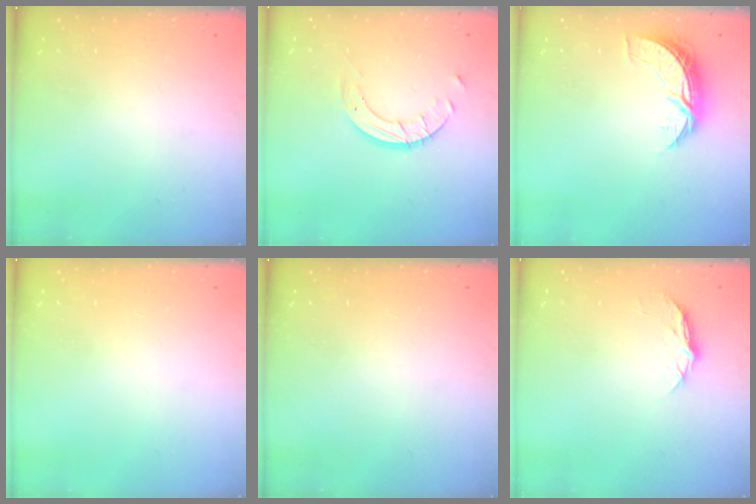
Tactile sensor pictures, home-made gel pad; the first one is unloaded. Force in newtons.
{"total": 5.1, "press": 5.1, "slide": 0.3}
{"total": 7.3, "press": 7.3, "slide": 0.5}
{"total": 0.0}
{"total": 0.0}
{"total": 6.7, "press": 6.7, "slide": 0.8}